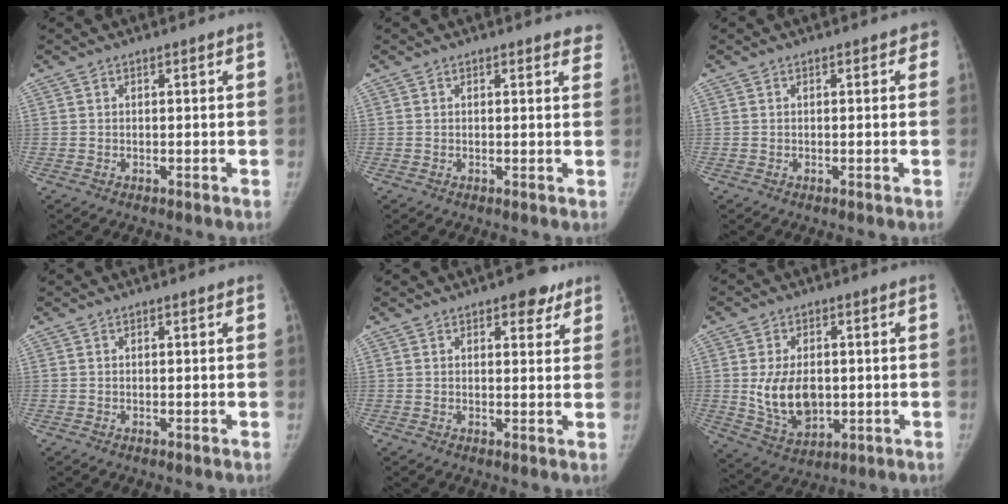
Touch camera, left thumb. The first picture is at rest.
{"total": 3.1, "force": [2.8, 1.1, 0.9], "torque": [0.016, -0.010, 0.014]}
{"total": 1.0, "force": [0.3, 0.7, 0.6], "torque": [0.015, 0.005, -0.003]}
{"total": 0.0}
{"total": 5.0, "force": [3.2, 2.5, 3.0], "torque": [-0.013, -0.012, 0.037]}
{"total": 10.8, "force": [0.0, 7.3, 8.0], "torque": [-0.116, -0.011, 0.016]}